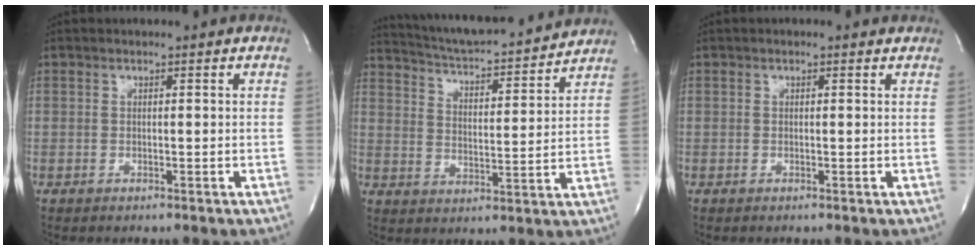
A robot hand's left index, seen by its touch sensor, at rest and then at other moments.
{"total": 17.5, "force": [16.3, 1.9, 6.0], "torque": [-0.099, 0.000, 0.238]}
{"total": 0.6, "force": [-0.6, 0.3, 0.0], "torque": [-0.005, 0.000, -0.012]}